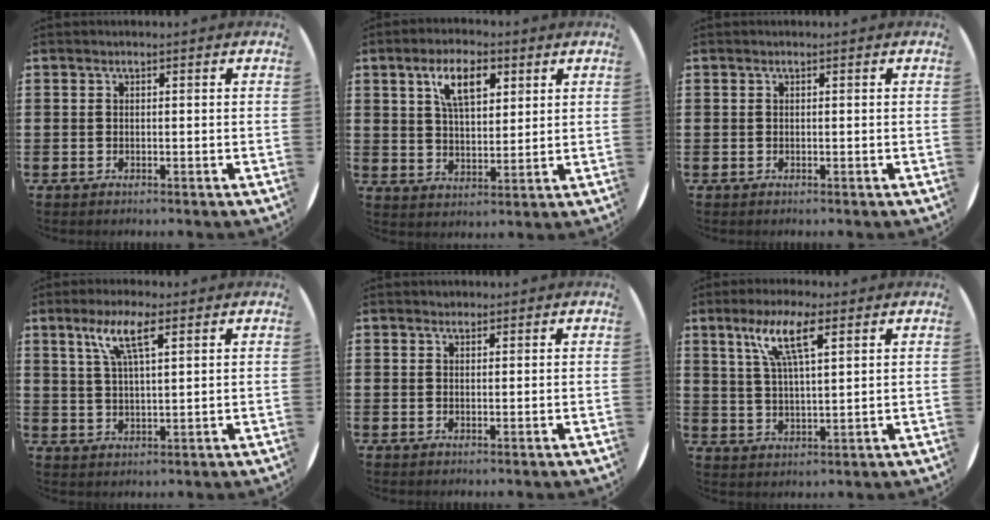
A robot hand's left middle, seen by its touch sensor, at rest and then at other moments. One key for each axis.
{"total": 7.9, "fx": 4.2, "fy": 3.6, "fz": 5.6, "tx": -0.109, "ty": 0.008, "tz": 0.071}
{"total": 0.0}
{"total": 6.3, "fx": 3.6, "fy": 1.5, "fz": 4.9, "tx": -0.099, "ty": 0.008, "tz": 0.060}
{"total": 0.8, "fx": 0.8, "fy": 0.3, "fz": 0.0, "tx": 0.007, "ty": -0.001, "tz": 0.013}
{"total": 8.0, "fx": 4.6, "fy": 1.9, "fz": 6.2, "tx": -0.136, "ty": 0.009, "tz": 0.079}